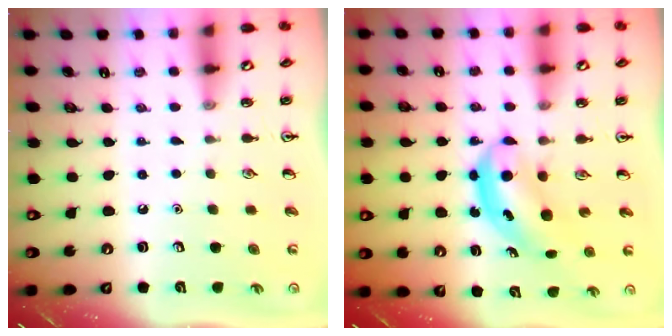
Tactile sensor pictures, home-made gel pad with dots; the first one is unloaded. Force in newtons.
{"total": 5.1, "press": 5.0, "slide": 0.6}